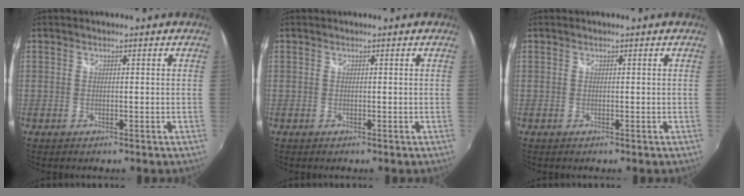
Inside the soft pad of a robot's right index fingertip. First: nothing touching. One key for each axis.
{"total": 0.0}
{"total": 0.0}